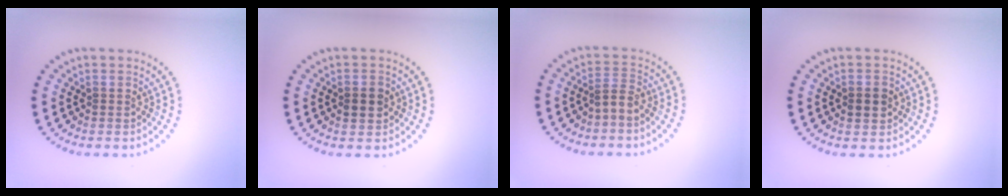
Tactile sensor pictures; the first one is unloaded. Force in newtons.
{"total": 2.2, "press": 2.2, "slide": 0.0}
{"total": 1.6, "press": 1.1, "slide": 1.1}
{"total": 2.1, "press": 2.1, "slide": 0.1}